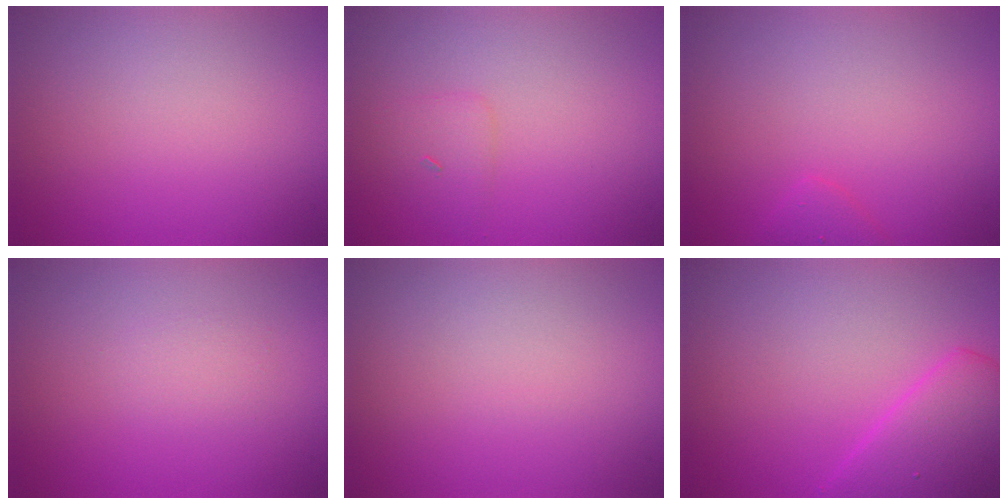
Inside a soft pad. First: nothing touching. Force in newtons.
{"total": 1.4, "press": 1.4, "slide": 0.1}
{"total": 1.2, "press": 1.2, "slide": 0.1}
{"total": 1.0, "press": 1.0, "slide": 0.0}
{"total": 0.0}
{"total": 5.2, "press": 5.2, "slide": 0.3}